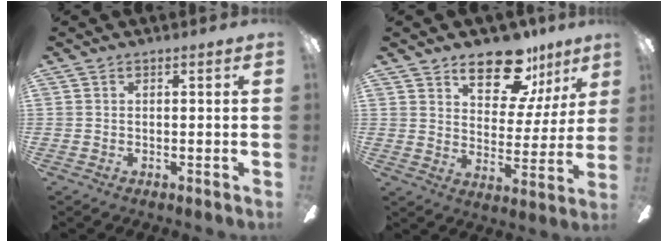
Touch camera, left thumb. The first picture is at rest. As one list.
[{"total": 15.2, "force": [10.8, 7.3, 7.8], "torque": [-0.110, -0.064, 0.189]}]